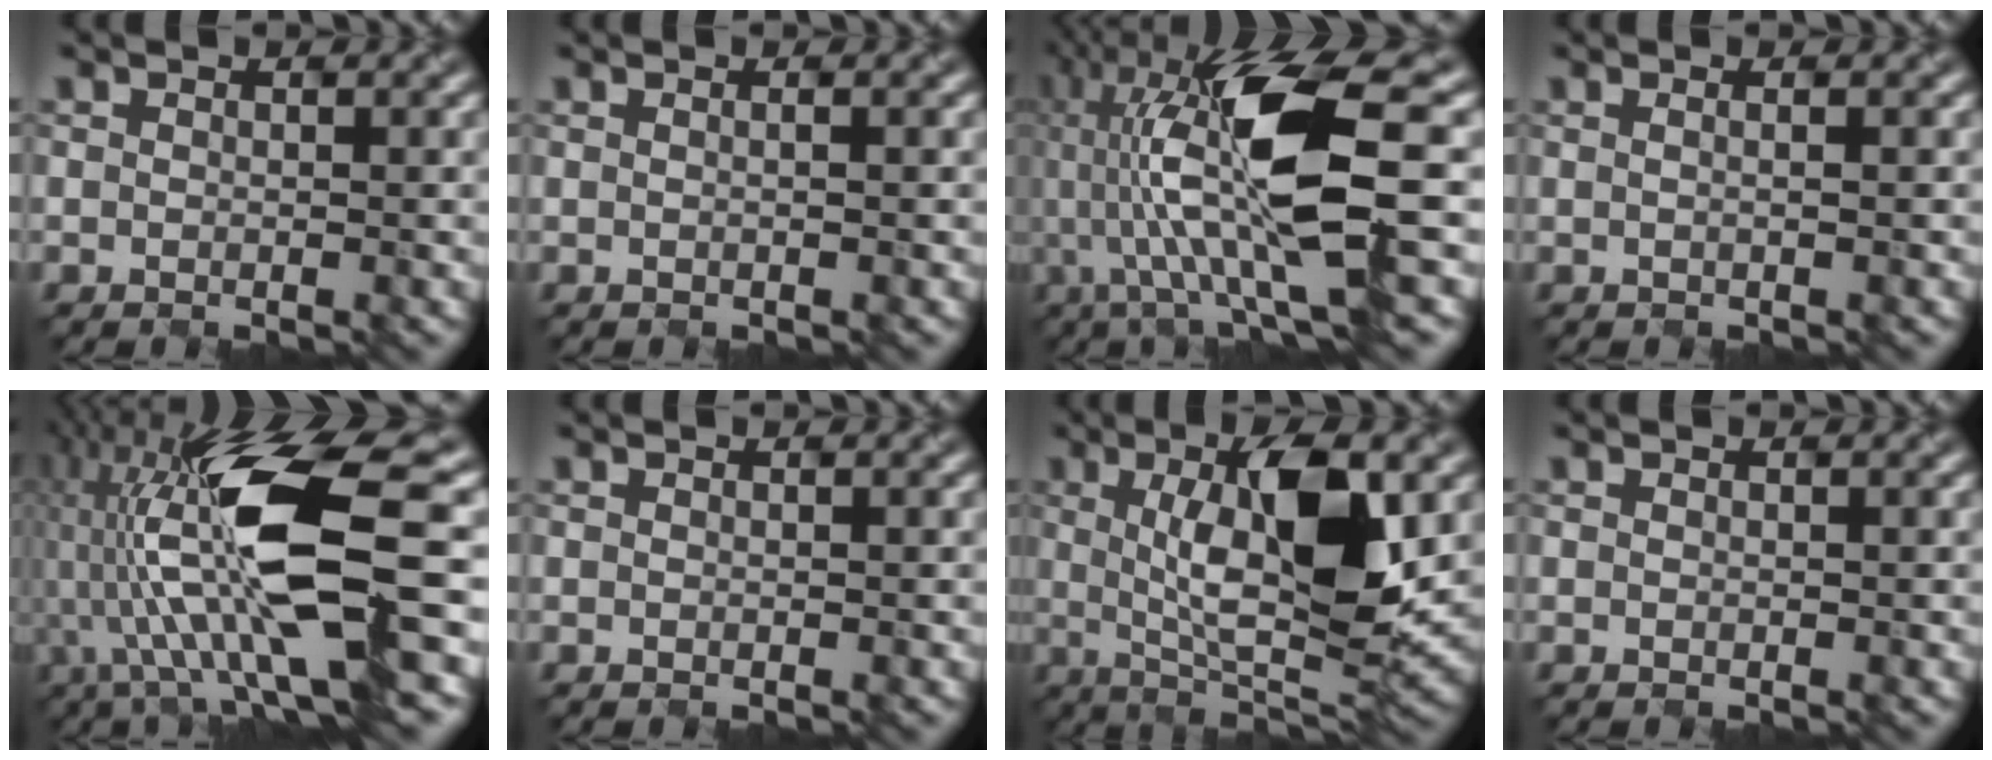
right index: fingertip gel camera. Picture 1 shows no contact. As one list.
[{"total": 1.4, "force": [0.4, 0.8, 1.1], "torque": [-0.012, 0.017, -0.003]}, {"total": 11.8, "force": [-0.7, 2.3, 11.6], "torque": [-0.236, 0.008, 0.006]}, {"total": 1.7, "force": [0.4, 0.9, 1.4], "torque": [-0.015, 0.018, -0.005]}, {"total": 12.9, "force": [-1.7, 2.8, 12.5], "torque": [-0.255, 0.005, -0.012]}, {"total": 0.0}, {"total": 9.6, "force": [0.5, 2.4, 9.3], "torque": [-0.161, -0.002, 0.029]}, {"total": 0.0}]